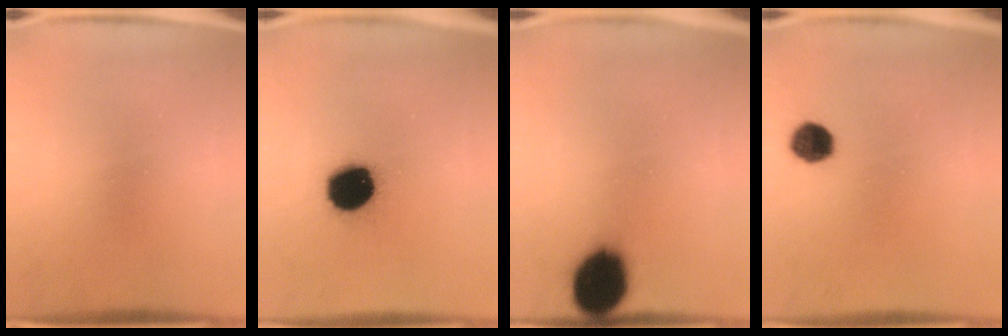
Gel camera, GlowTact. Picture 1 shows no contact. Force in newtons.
{"total": 15.9}
{"total": 13.7}
{"total": 5.5}